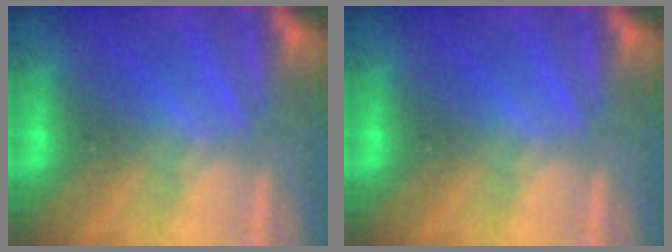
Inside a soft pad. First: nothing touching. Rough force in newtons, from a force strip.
{"total": 0.0}